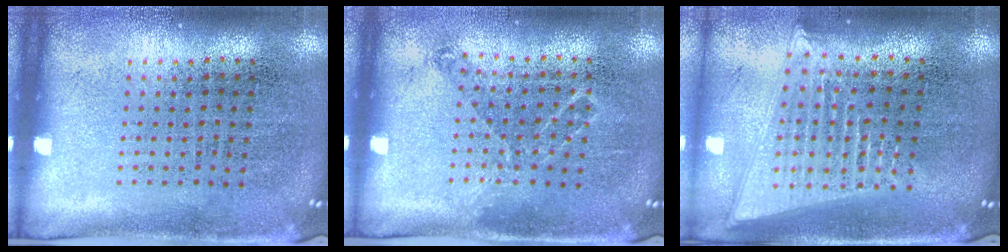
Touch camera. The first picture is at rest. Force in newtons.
{"total": 1.0, "press": 0.9, "slide": 0.3}
{"total": 2.1, "press": 1.8, "slide": 1.0}